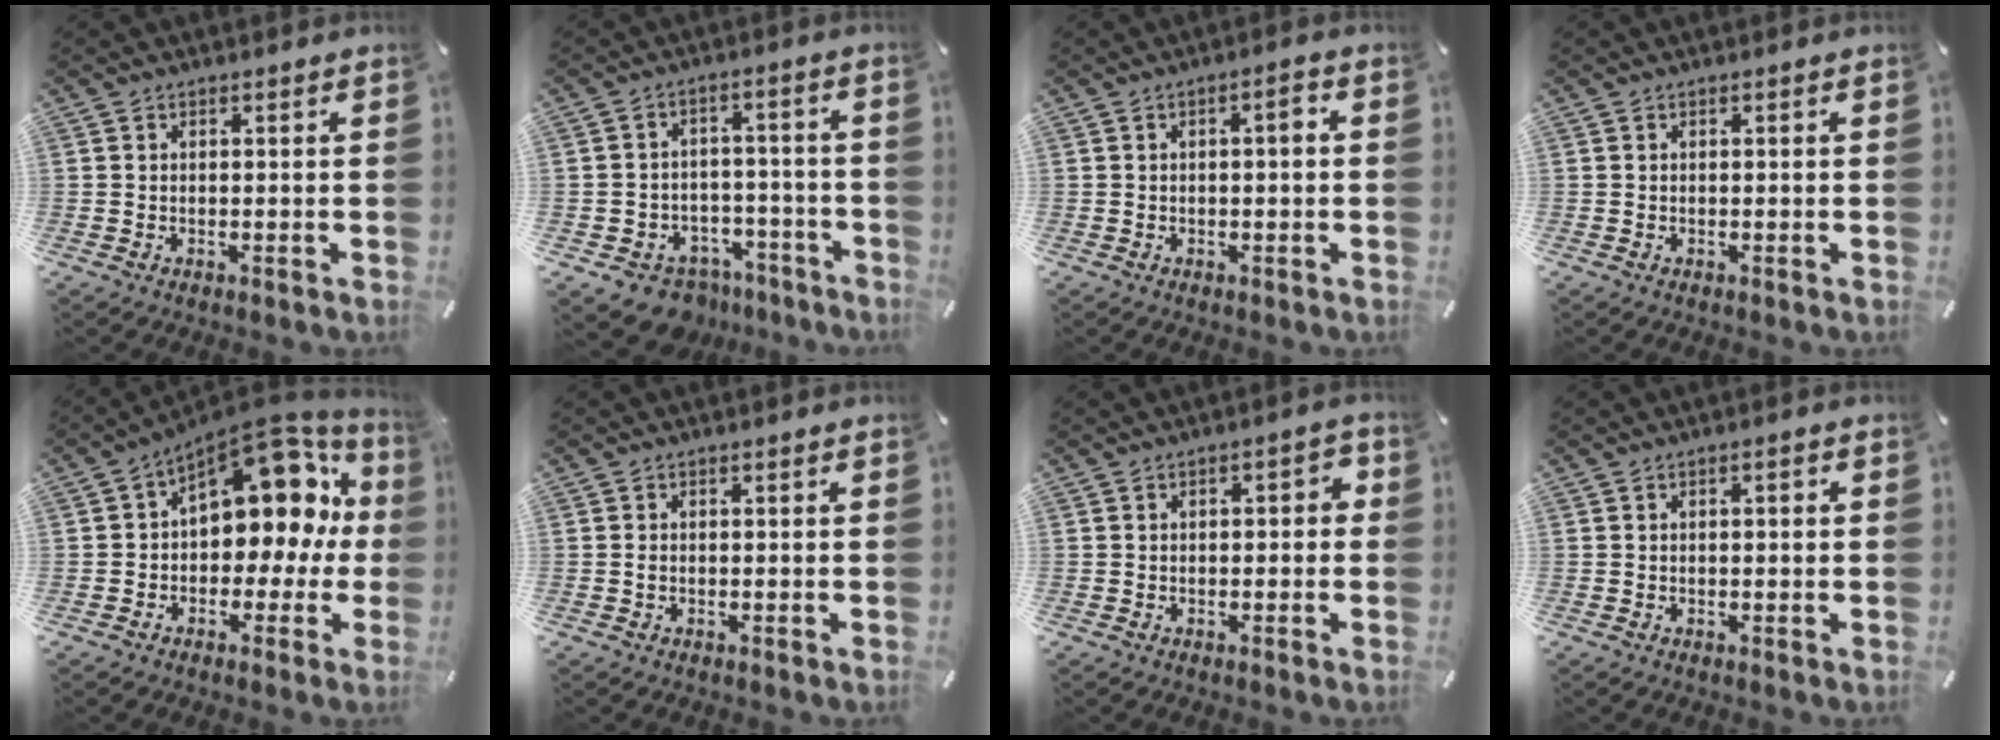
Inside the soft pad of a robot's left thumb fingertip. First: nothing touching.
{"total": 7.6, "force": [-4.9, 5.5, 1.9], "torque": [-0.028, 0.038, -0.083]}
{"total": 2.8, "force": [-0.1, 0.8, 2.7], "torque": [-0.042, 0.008, -0.007]}
{"total": 0.0}
{"total": 14.2, "force": [6.7, 8.7, 9.0], "torque": [-0.119, -0.059, 0.116]}
{"total": 0.7, "force": [-0.2, 0.4, 0.5], "torque": [-0.011, 0.000, -0.003]}
{"total": 2.4, "force": [-0.8, 1.3, 1.9], "torque": [-0.033, 0.012, -0.017]}
{"total": 1.1, "force": [-0.1, 0.5, 1.0], "torque": [-0.017, 0.003, -0.003]}